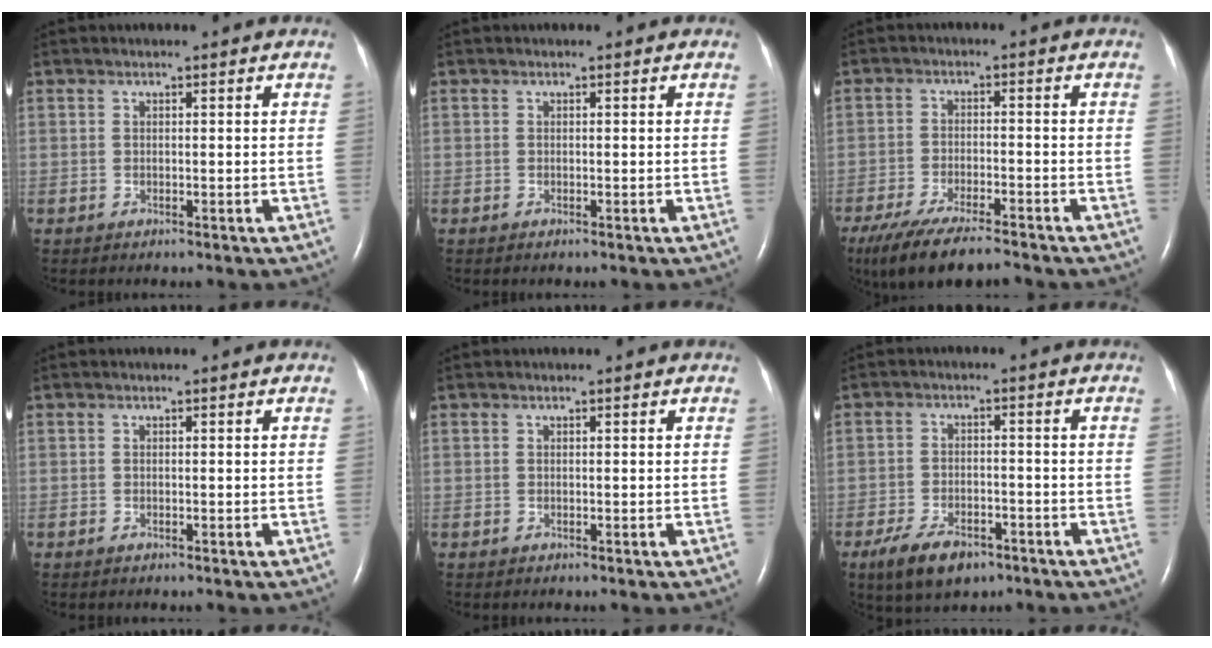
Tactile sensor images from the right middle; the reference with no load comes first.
{"total": 0.0}
{"total": 11.4, "force": [-9.5, 1.8, 6.0], "torque": [-0.107, -0.027, -0.158]}
{"total": 0.0}
{"total": 0.0}
{"total": 7.4, "force": [-4.9, 3.4, 4.4], "torque": [-0.089, -0.006, -0.080]}